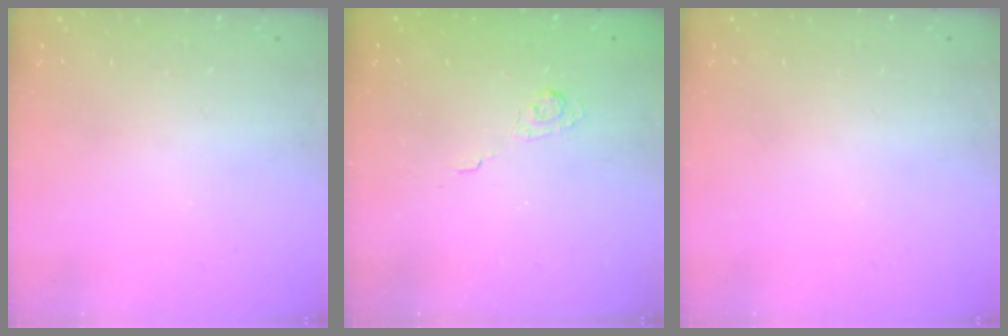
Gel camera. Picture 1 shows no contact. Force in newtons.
{"total": 2.0, "press": 1.3, "slide": 1.5}
{"total": 0.0}